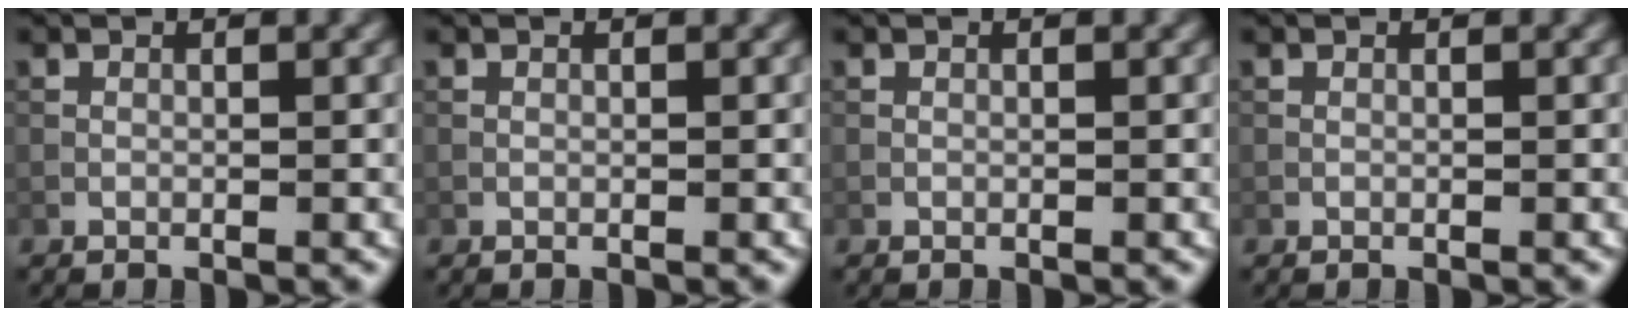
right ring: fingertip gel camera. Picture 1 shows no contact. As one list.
[{"total": 0.0}, {"total": 0.0}, {"total": 0.0}]